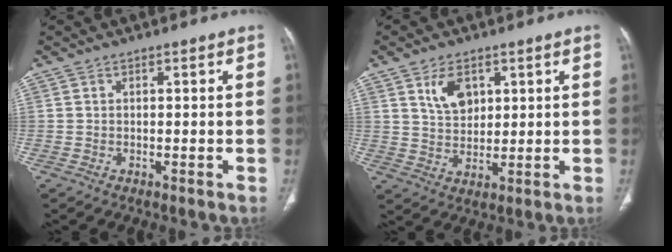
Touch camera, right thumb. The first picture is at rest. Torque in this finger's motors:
{"motor_torque": [-1.03, 0.46, -0.08, 0.08, 0.15]}